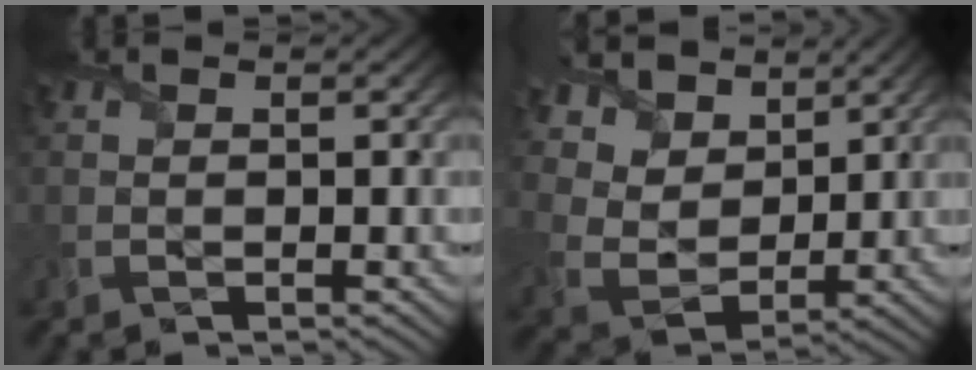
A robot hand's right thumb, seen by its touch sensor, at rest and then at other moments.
{"total": 9.4, "force": [6.1, 6.1, 3.8], "torque": [-0.120, 0.000, 0.113]}